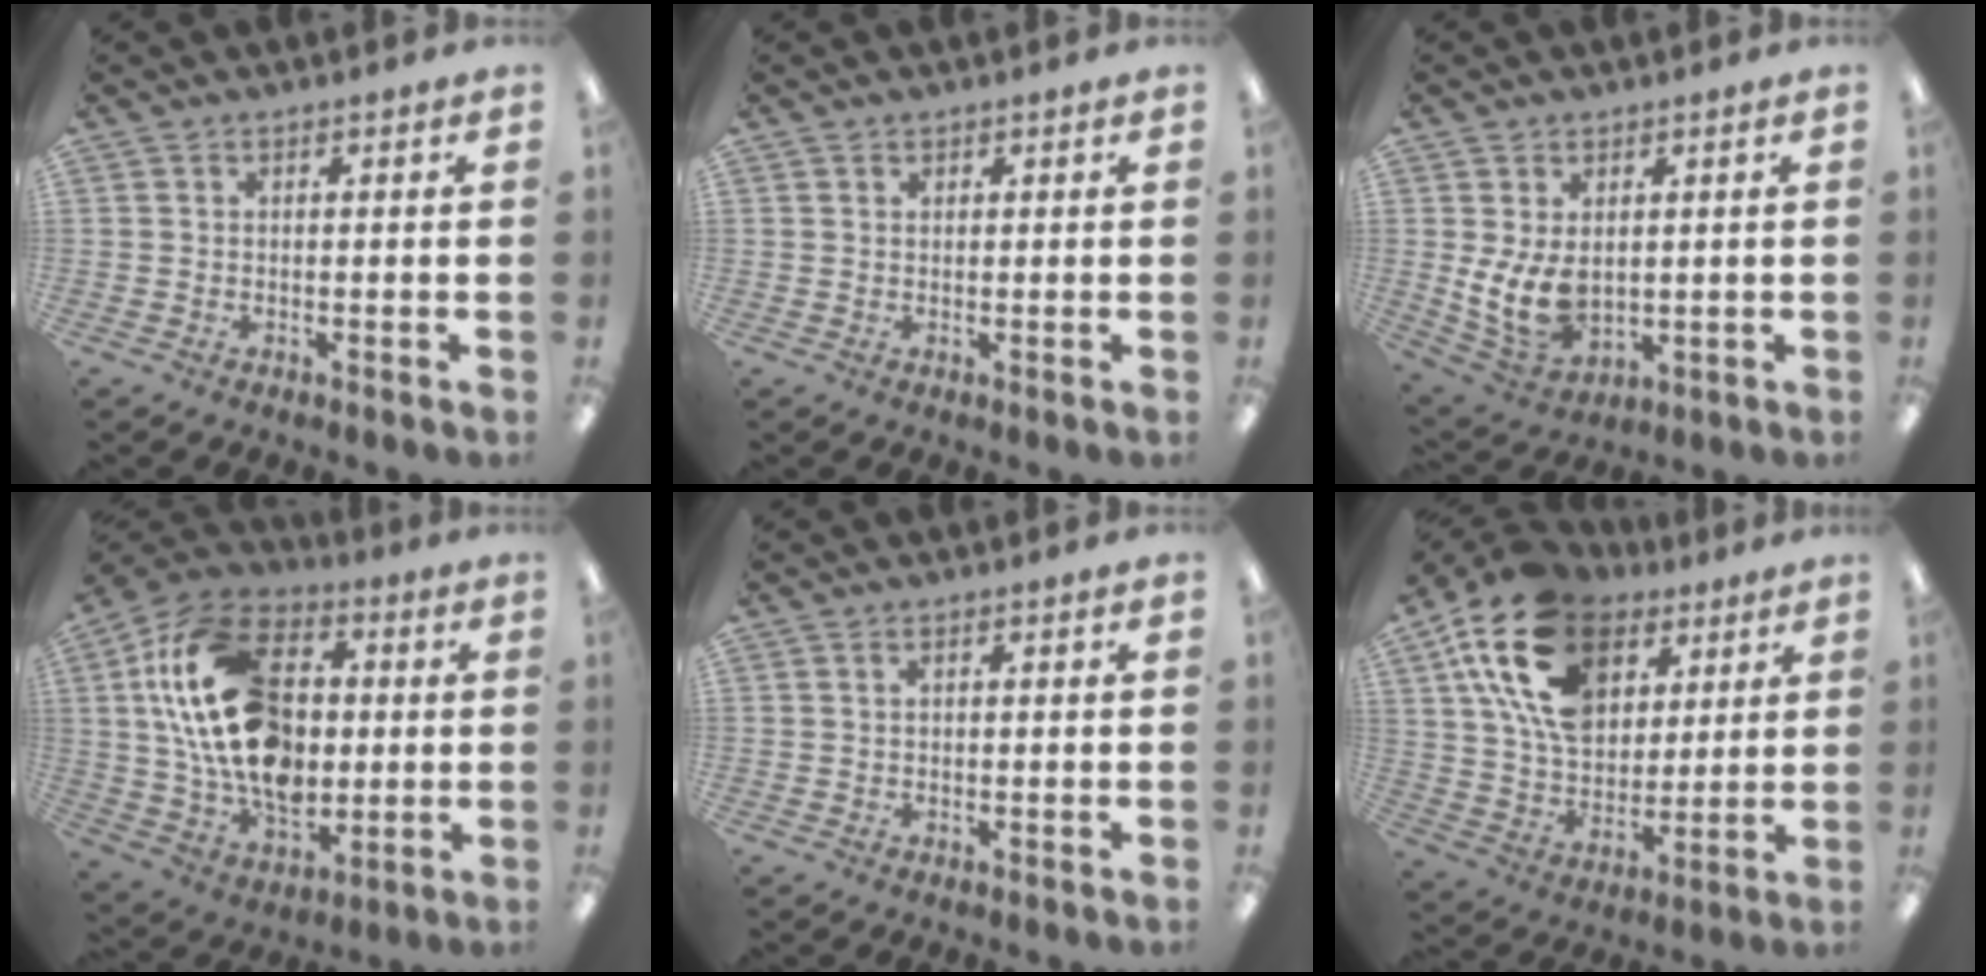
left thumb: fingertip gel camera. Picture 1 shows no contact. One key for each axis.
{"total": 0.9, "fx": 0.6, "fy": 0.7, "fz": 0.1, "tx": -0.003, "ty": 0.003, "tz": 0.011}
{"total": 9.3, "fx": 0.4, "fy": 6.3, "fz": 6.9, "tx": -0.139, "ty": -0.008, "tz": 0.011}
{"total": 23.6, "fx": 3.5, "fy": 16.2, "fz": 16.7, "tx": -0.329, "ty": -0.002, "tz": 0.066}
{"total": 0.9, "fx": 0.3, "fy": 0.5, "fz": 0.6, "tx": -0.014, "ty": 0.004, "tz": 0.006}
{"total": 20.6, "fx": 9.9, "fy": 13.7, "fz": 11.8, "tx": -0.231, "ty": -0.028, "tz": 0.181}